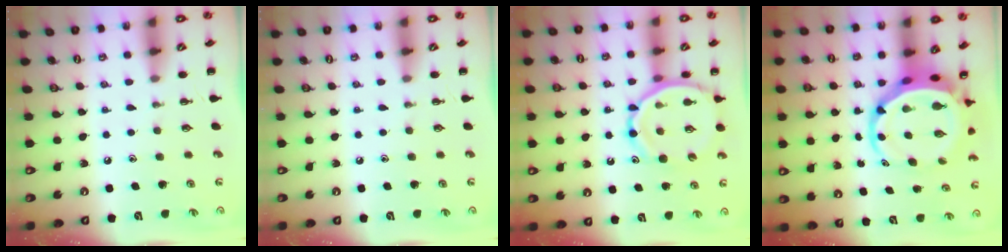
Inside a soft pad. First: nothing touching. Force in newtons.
{"total": 0.0}
{"total": 12.9, "press": 12.4, "slide": 3.6}
{"total": 8.5, "press": 8.0, "slide": 2.9}